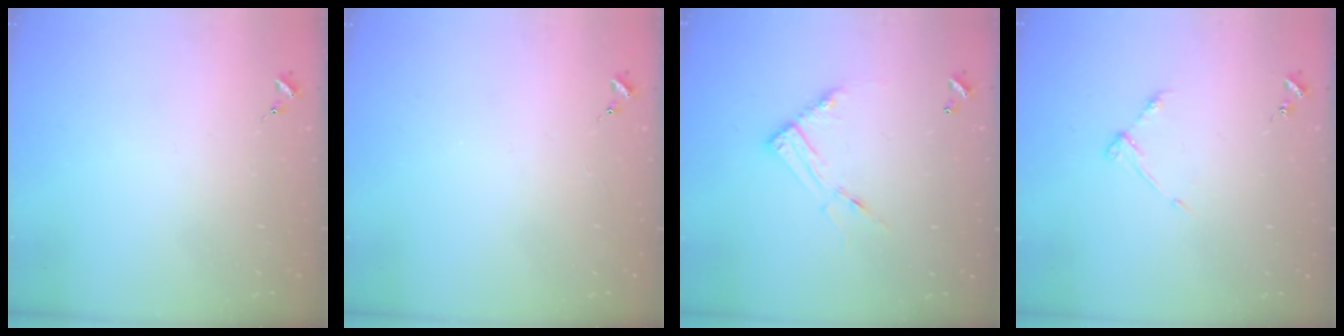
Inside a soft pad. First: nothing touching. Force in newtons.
{"total": 0.0}
{"total": 11.2, "press": 11.2, "slide": 0.9}
{"total": 4.6, "press": 4.6, "slide": 0.6}